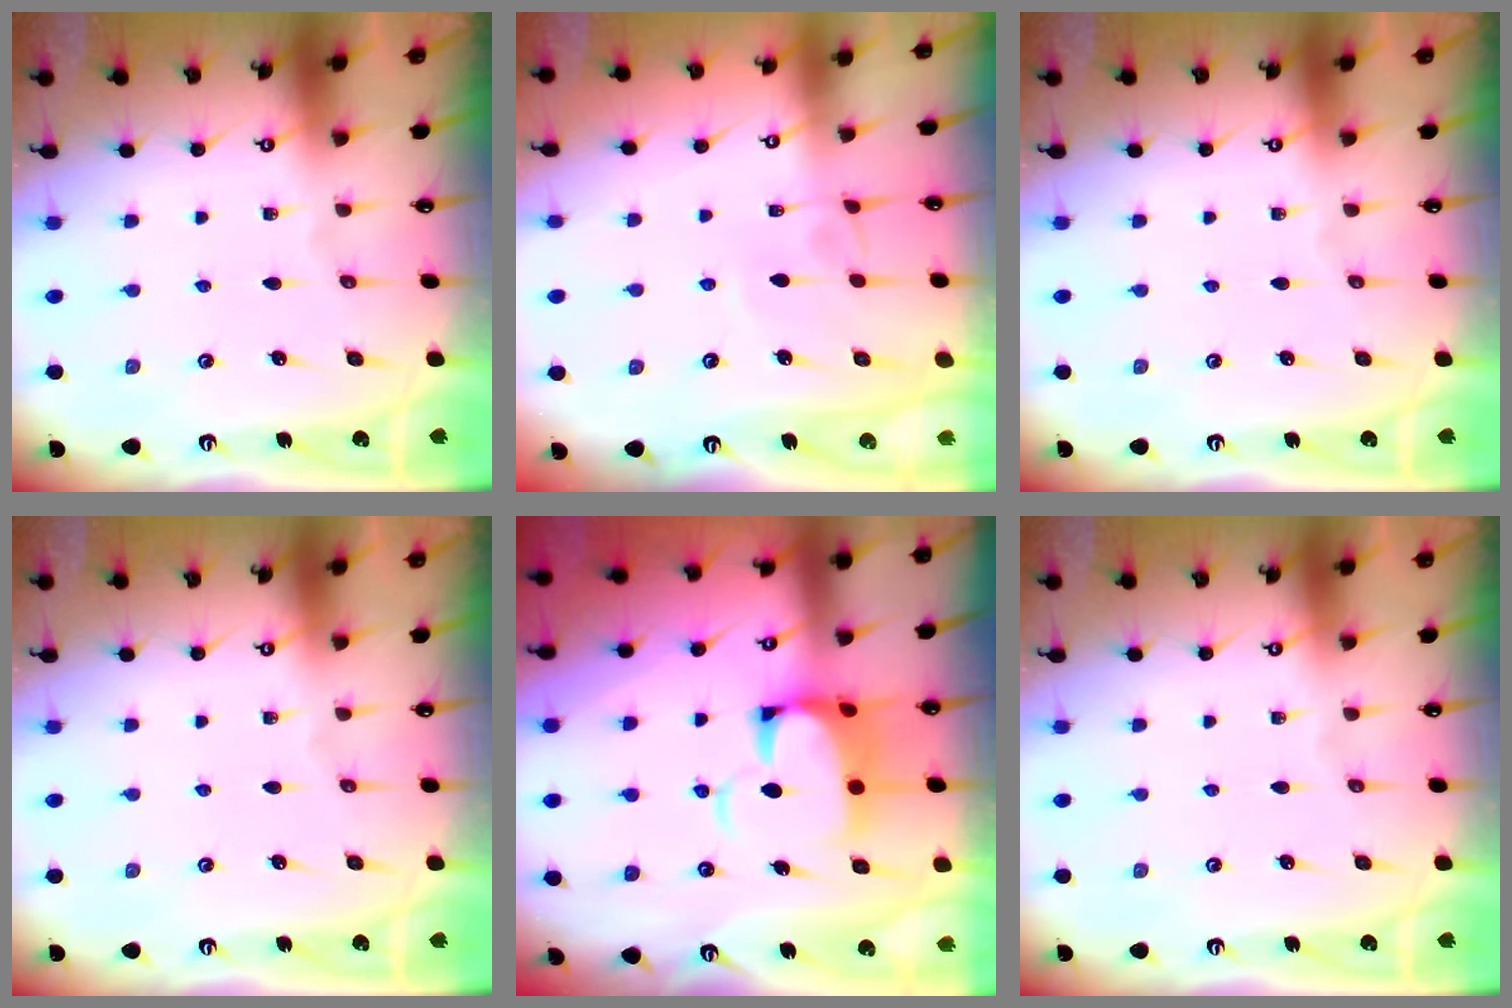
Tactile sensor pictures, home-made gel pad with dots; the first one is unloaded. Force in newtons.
{"total": 1.3, "press": 1.3, "slide": 0.5}
{"total": 0.0}
{"total": 0.0}
{"total": 4.7, "press": 4.5, "slide": 1.4}
{"total": 0.0}